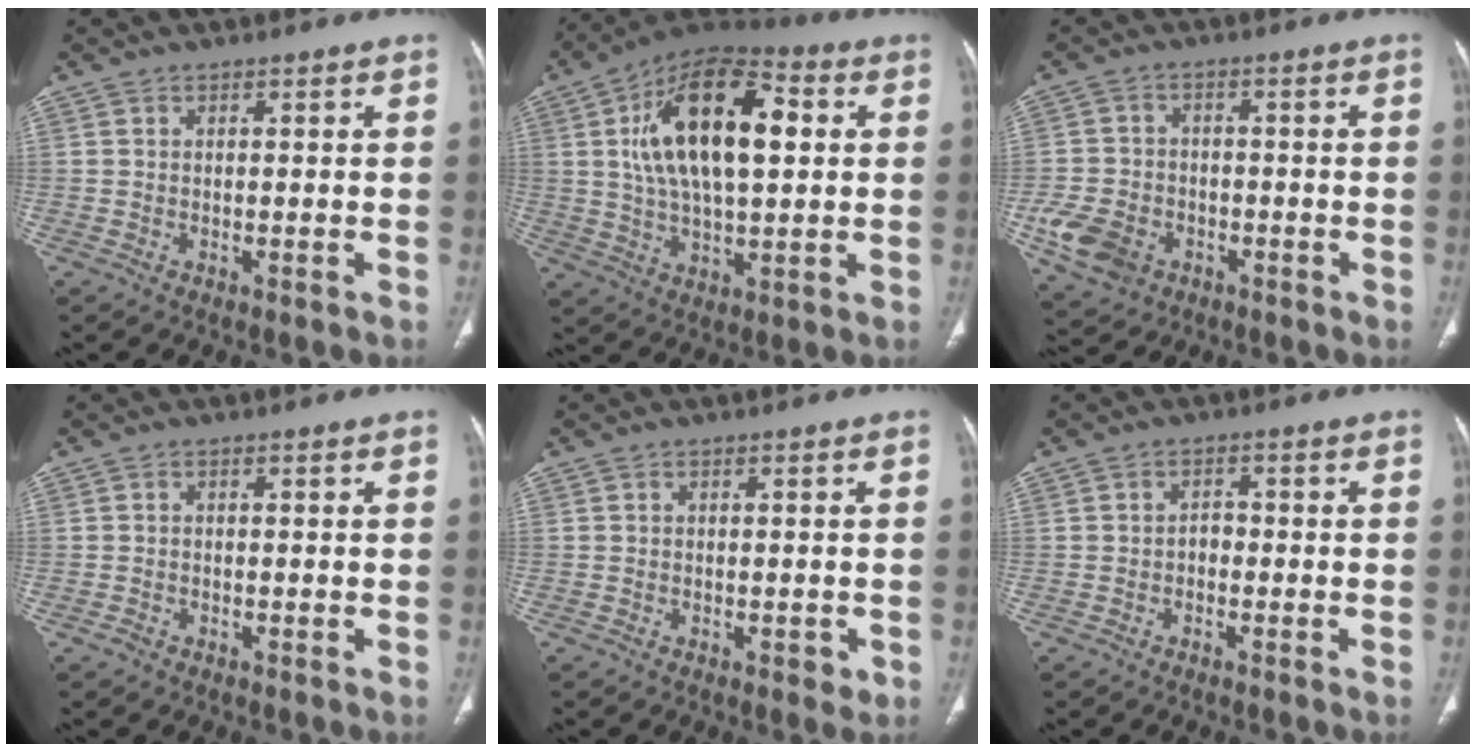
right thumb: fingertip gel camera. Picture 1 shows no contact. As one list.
[{"total": 20.6, "force": [4.1, 9.9, 17.6], "torque": [-0.282, 0.014, 0.061]}, {"total": 8.9, "force": [-3.5, 6.9, 4.4], "torque": [-0.081, 0.016, -0.055]}, {"total": 1.1, "force": [-0.7, 0.7, 0.3], "torque": [-0.006, 0.001, -0.016]}, {"total": 1.9, "force": [-0.7, 1.1, 1.4], "torque": [-0.009, 0.000, -0.007]}, {"total": 1.8, "force": [-0.7, 1.3, 1.0], "torque": [-0.008, 0.008, -0.017]}]